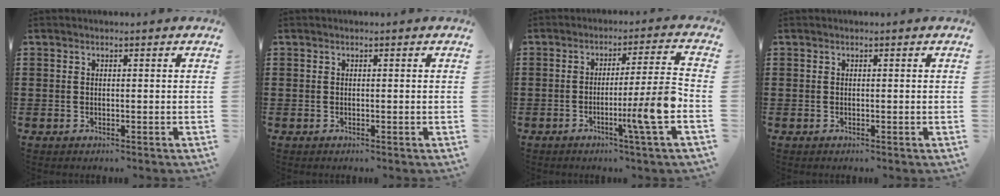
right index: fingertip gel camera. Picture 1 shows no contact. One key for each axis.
{"total": 0.0}
{"total": 9.8, "fx": -2.8, "fy": -0.4, "fz": 9.4, "tx": -0.141, "ty": -0.013, "tz": -0.055}
{"total": 0.0}